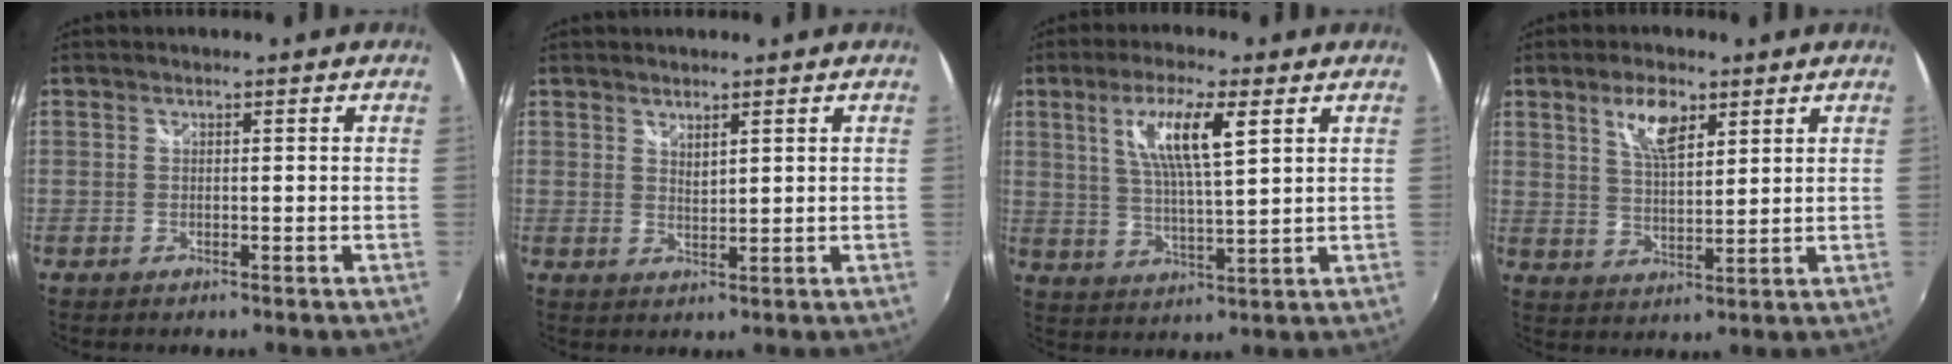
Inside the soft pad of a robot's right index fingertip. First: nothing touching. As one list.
[{"total": 2.0, "force": [1.6, 0.6, 1.1], "torque": [-0.017, -0.004, 0.028]}, {"total": 9.7, "force": [4.1, 1.5, 8.7], "torque": [-0.162, 0.001, 0.077]}, {"total": 6.9, "force": [4.0, 2.7, 5.0], "torque": [-0.090, 0.006, 0.075]}]